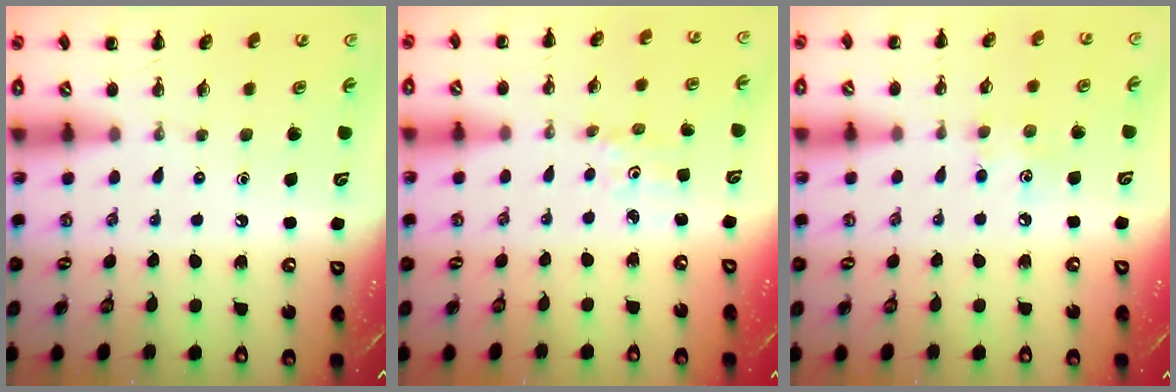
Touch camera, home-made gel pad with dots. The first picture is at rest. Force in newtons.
{"total": 1.1, "press": 1.0, "slide": 0.3}
{"total": 5.8, "press": 5.6, "slide": 1.3}